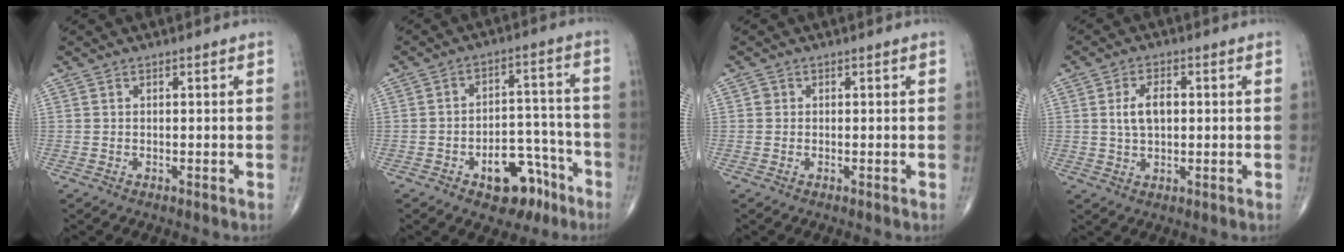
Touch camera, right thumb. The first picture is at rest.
{"total": 11.3, "force": [-6.3, 6.5, 6.8], "torque": [-0.054, 0.059, -0.084]}
{"total": 0.8, "force": [0.1, 0.7, 0.1], "torque": [0.002, 0.002, 0.001]}
{"total": 5.4, "force": [0.6, 3.1, 4.4], "torque": [-0.077, 0.005, 0.010]}